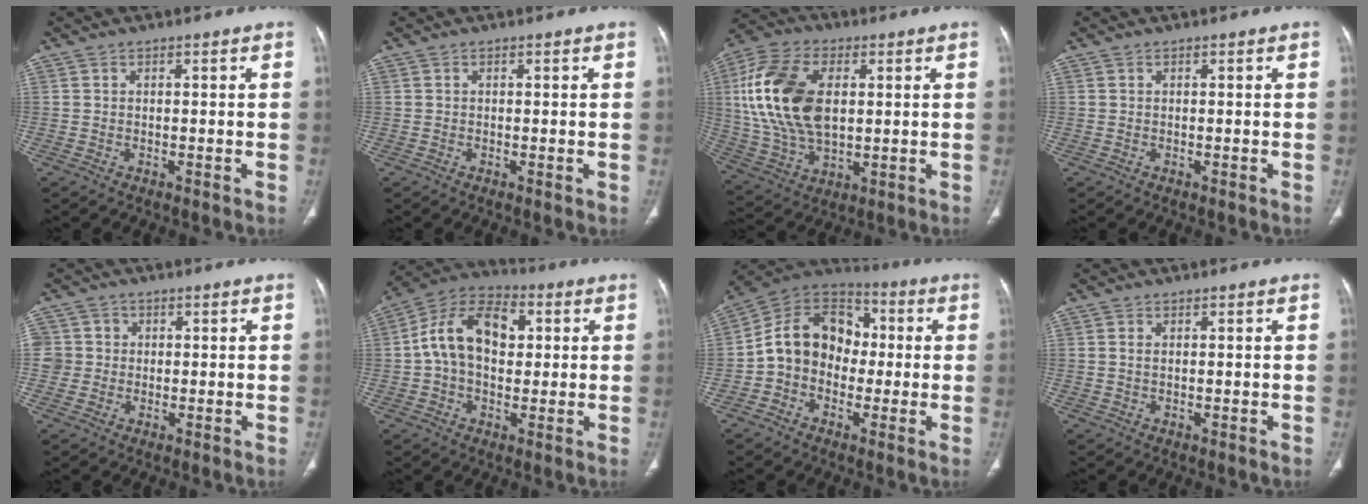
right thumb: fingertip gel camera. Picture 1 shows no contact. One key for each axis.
{"total": 0.0}
{"total": 19.7, "fx": 3.2, "fy": 11.8, "fz": 15.5, "tx": -0.309, "ty": -0.003, "tz": 0.063}
{"total": 0.0}
{"total": 4.9, "fx": 0.2, "fy": 4.8, "fz": 0.6, "tx": 0.012, "ty": 0.011, "tz": 0.002}
{"total": 14.2, "fx": 2.0, "fy": 9.4, "fz": 10.4, "tx": -0.162, "ty": 0.029, "tz": 0.026}
{"total": 14.0, "fx": -0.8, "fy": 11.2, "fz": 8.3, "tx": -0.106, "ty": 0.042, "tz": -0.030}
{"total": 1.1, "fx": 0.2, "fy": 0.6, "fz": 0.8, "tx": -0.021, "ty": 0.002, "tz": 0.006}